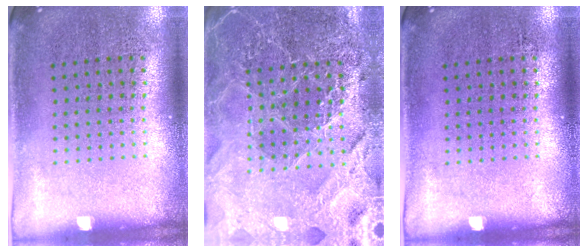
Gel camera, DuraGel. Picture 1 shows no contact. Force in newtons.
{"total": 4.9, "press": 4.4, "slide": 2.1}
{"total": 0.0}